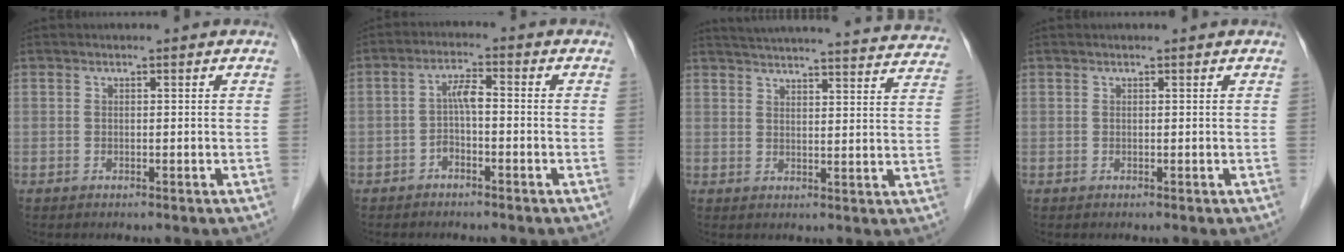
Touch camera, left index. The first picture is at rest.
{"total": 3.2, "force": [-1.0, 1.0, 2.9], "torque": [-0.055, 0.012, -0.018]}
{"total": 28.5, "force": [27.0, 3.1, 8.6], "torque": [-0.140, -0.043, 0.323]}
{"total": 0.8, "force": [0.7, 0.0, 0.3], "torque": [-0.005, 0.009, 0.013]}